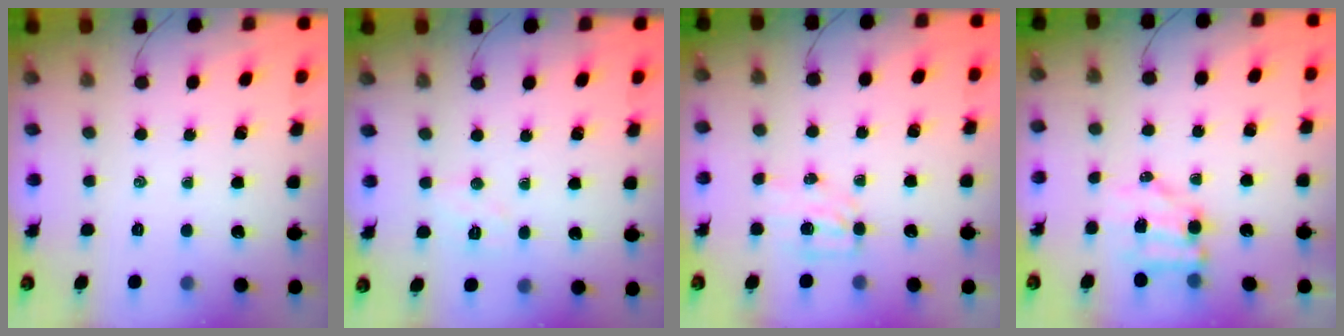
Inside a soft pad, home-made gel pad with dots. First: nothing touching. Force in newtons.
{"total": 5.3, "press": 5.2, "slide": 1.1}
{"total": 4.5, "press": 4.3, "slide": 1.2}
{"total": 6.2, "press": 6.2, "slide": 0.7}